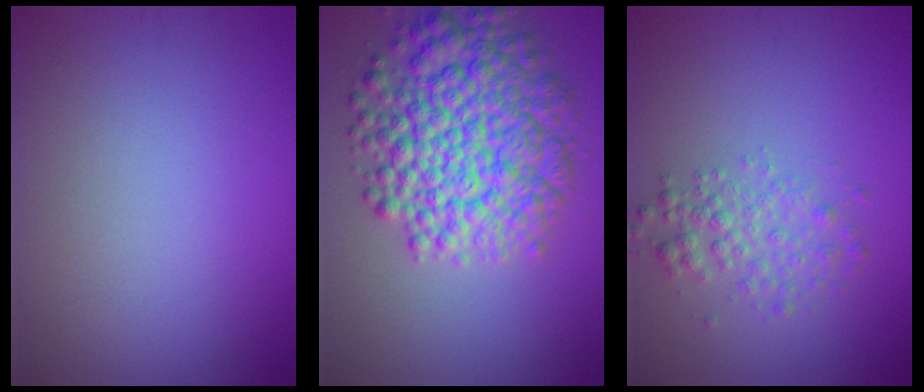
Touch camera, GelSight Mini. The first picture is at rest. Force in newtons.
{"total": 9.1, "press": 9.1, "slide": 0.4}
{"total": 2.4, "press": 2.4, "slide": 0.1}